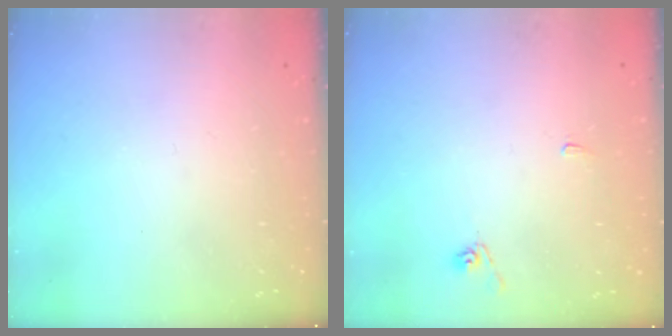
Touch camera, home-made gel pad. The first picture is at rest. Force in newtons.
{"total": 2.7, "press": 2.7, "slide": 0.2}